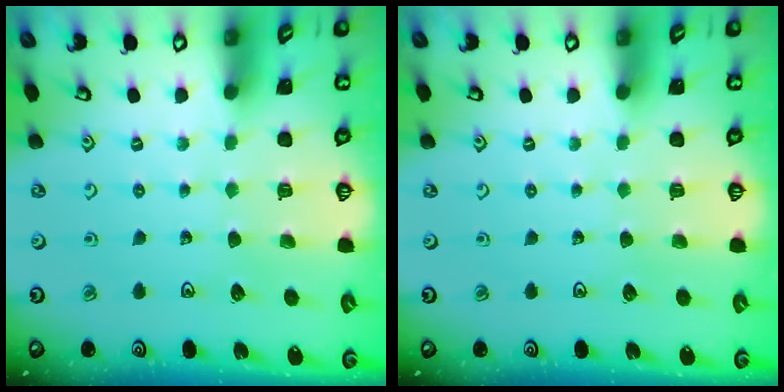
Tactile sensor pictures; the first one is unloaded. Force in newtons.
{"total": 0.0}